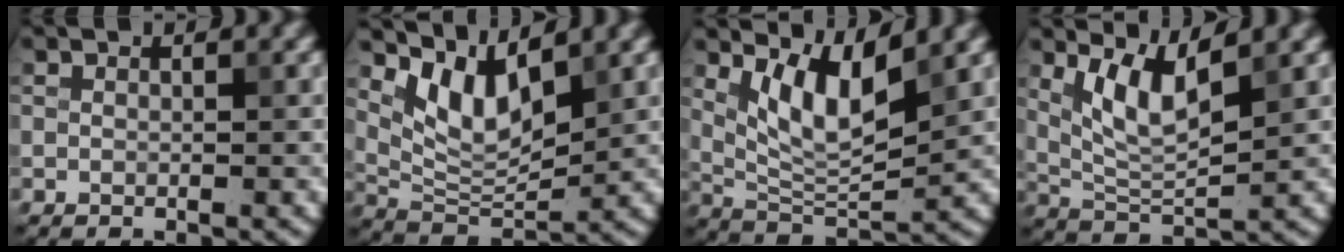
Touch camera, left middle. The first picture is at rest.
{"total": 5.7, "force": [3.4, 2.2, 4.0], "torque": [-0.086, -0.014, 0.066]}
{"total": 5.6, "force": [2.5, 1.9, 4.7], "torque": [-0.093, -0.015, 0.053]}
{"total": 4.6, "force": [2.1, 1.3, 3.9], "torque": [-0.086, -0.010, 0.047]}